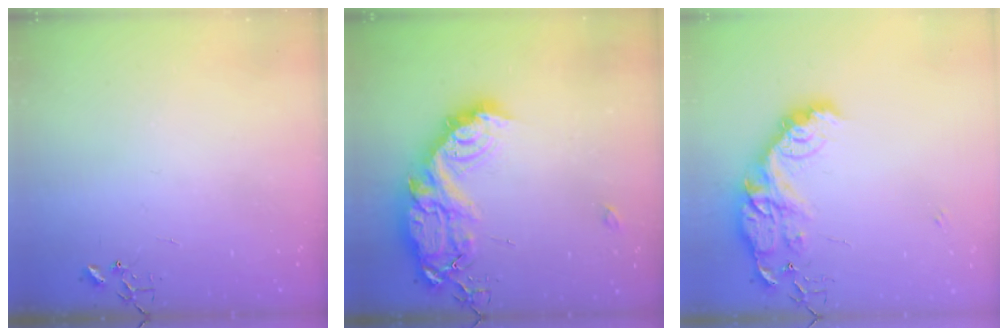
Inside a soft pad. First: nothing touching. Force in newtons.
{"total": 22.1, "press": 22.0, "slide": 2.0}
{"total": 16.9, "press": 16.9, "slide": 0.5}